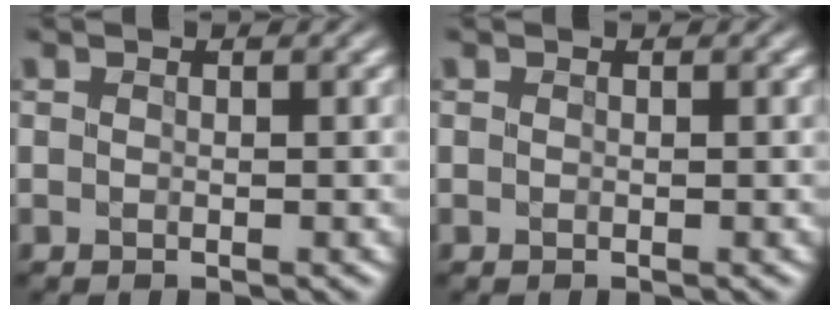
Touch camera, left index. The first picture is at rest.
{"total": 0.0}